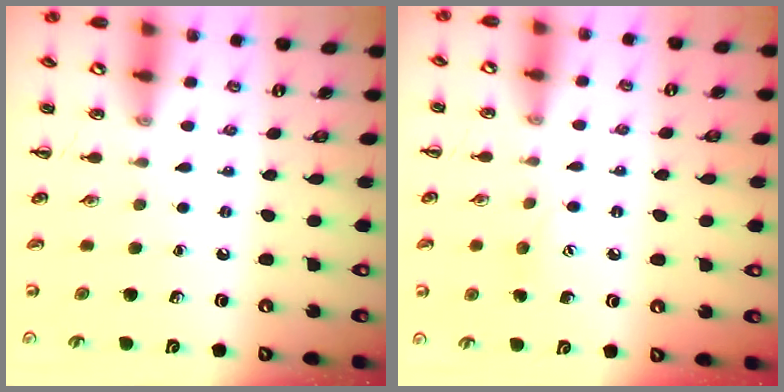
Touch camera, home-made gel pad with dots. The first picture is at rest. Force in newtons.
{"total": 6.5, "press": 6.3, "slide": 1.7}